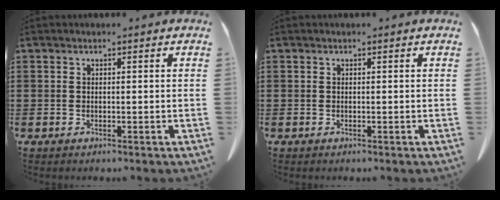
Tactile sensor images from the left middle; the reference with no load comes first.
{"total": 0.0}